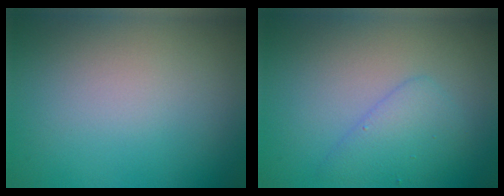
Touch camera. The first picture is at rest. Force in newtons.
{"total": 2.7, "press": 2.7, "slide": 0.3}